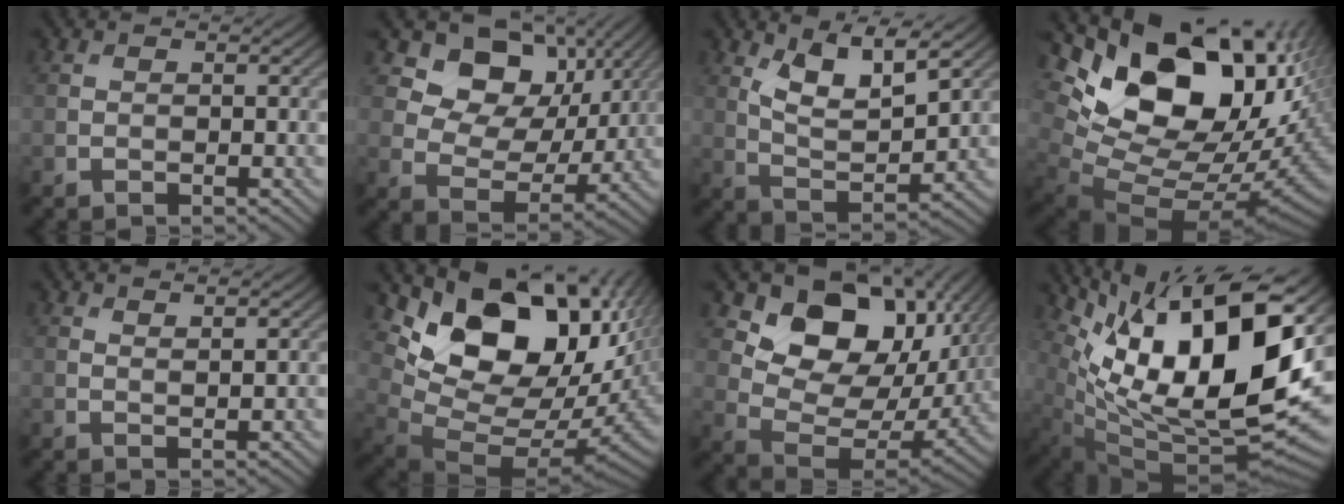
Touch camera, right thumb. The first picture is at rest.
{"total": 10.8, "force": [5.0, 7.7, 5.6], "torque": [-0.105, -0.003, 0.078]}
{"total": 8.0, "force": [4.3, 2.7, 6.2], "torque": [-0.126, -0.007, 0.088]}
{"total": 20.4, "force": [6.3, 12.5, 14.9], "torque": [-0.266, -0.009, 0.135]}
{"total": 1.4, "force": [1.1, 0.1, 1.0], "torque": [-0.019, 0.001, 0.017]}
{"total": 17.9, "force": [6.0, 11.0, 12.7], "torque": [-0.214, -0.013, 0.129]}
{"total": 13.8, "force": [6.1, 9.3, 8.2], "torque": [-0.134, -0.003, 0.111]}
{"total": 19.5, "force": [5.2, 8.1, 16.9], "torque": [-0.276, 0.014, 0.101]}